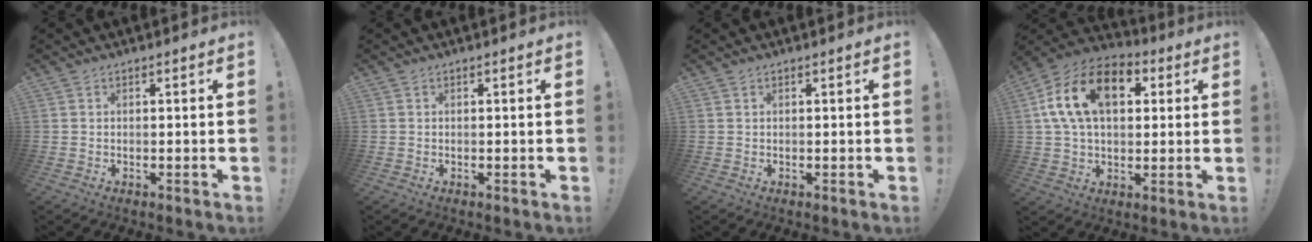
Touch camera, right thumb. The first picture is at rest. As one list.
[{"total": 0.0}, {"total": 0.0}, {"total": 18.5, "force": [5.6, 11.7, 13.2], "torque": [-0.242, -0.002, 0.097]}]